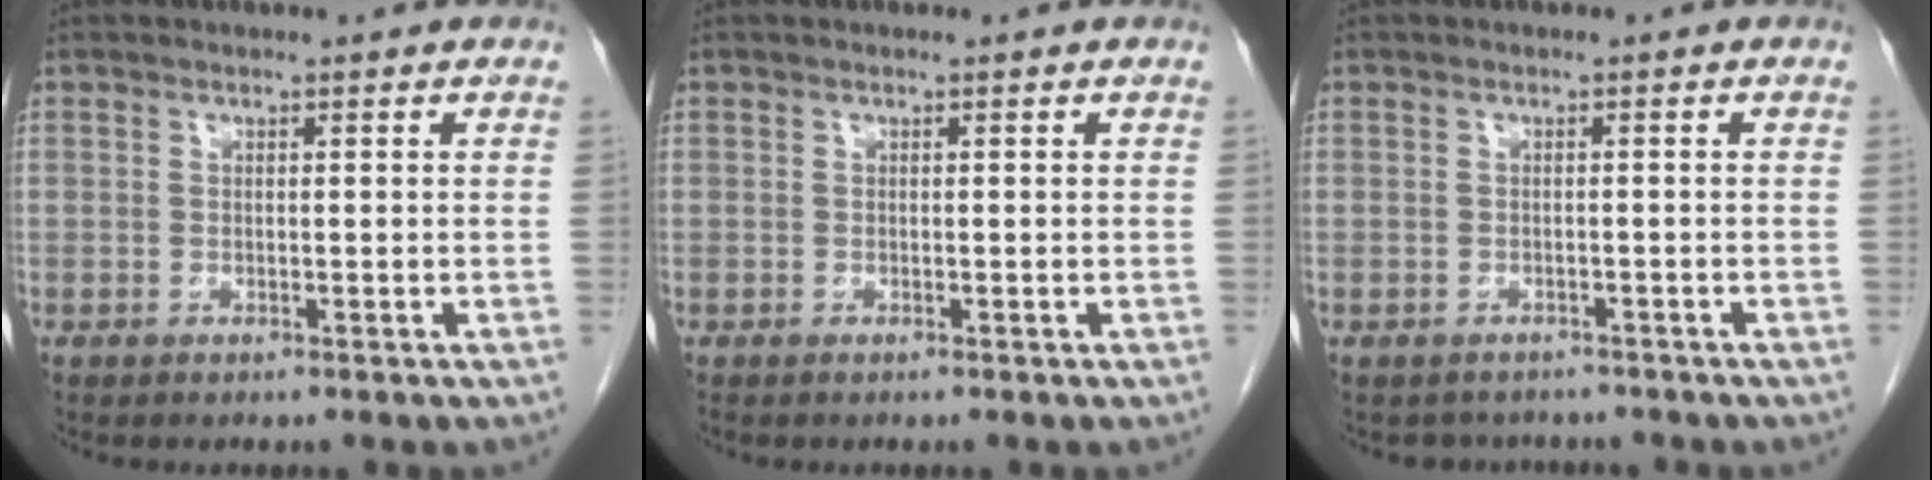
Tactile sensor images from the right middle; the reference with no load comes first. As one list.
[{"total": 0.0}, {"total": 3.6, "force": [-3.3, 1.6, 0.0], "torque": [-0.002, 0.005, -0.042]}]